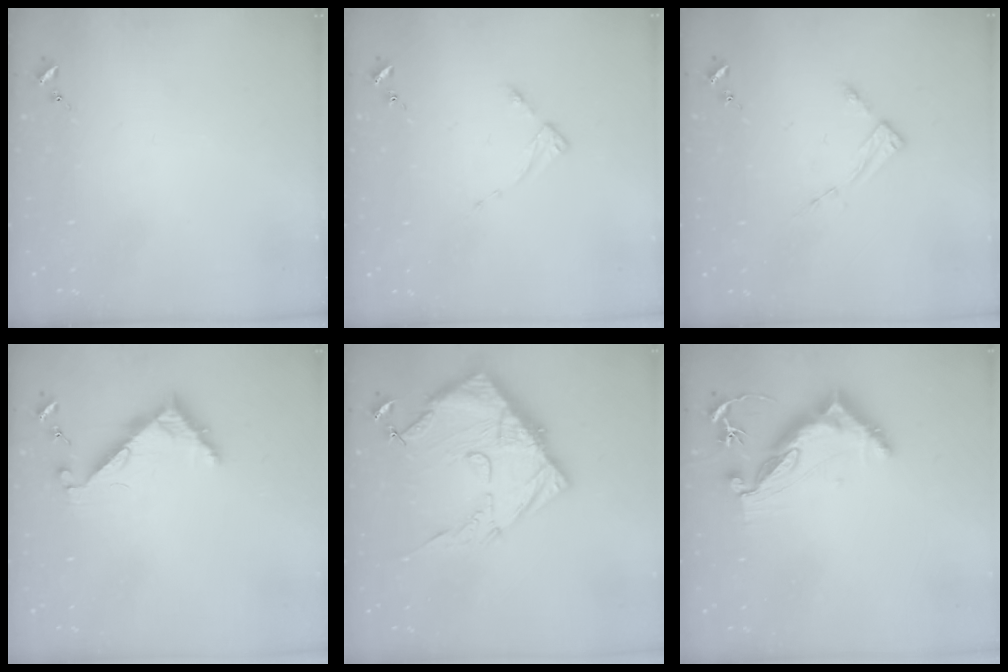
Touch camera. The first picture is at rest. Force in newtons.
{"total": 3.7, "press": 3.6, "slide": 0.4}
{"total": 3.4, "press": 3.4, "slide": 0.4}
{"total": 6.3, "press": 6.3, "slide": 0.5}
{"total": 18.0, "press": 17.9, "slide": 1.9}
{"total": 10.7, "press": 10.6, "slide": 1.2}